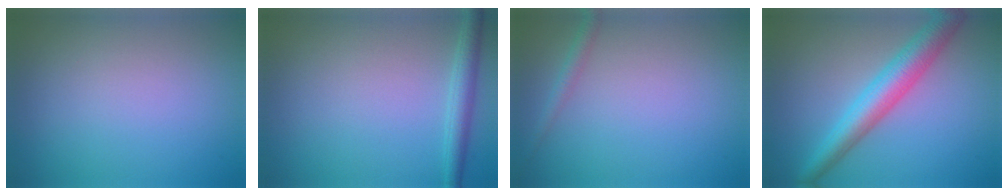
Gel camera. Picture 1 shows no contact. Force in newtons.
{"total": 2.3, "press": 2.3, "slide": 0.1}
{"total": 1.3, "press": 1.3, "slide": 0.0}
{"total": 5.3, "press": 5.3, "slide": 0.0}